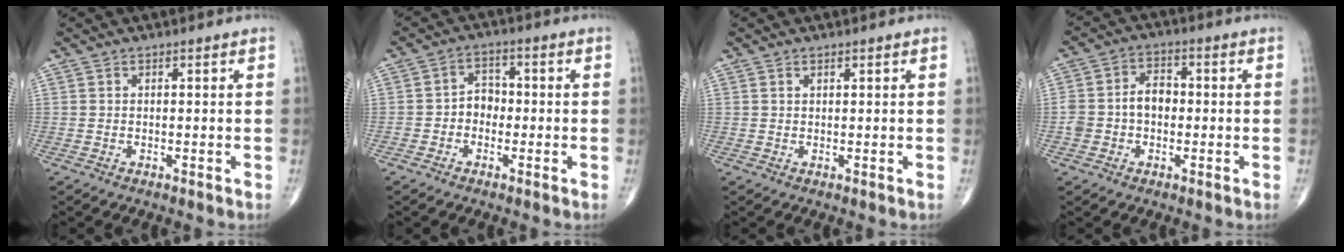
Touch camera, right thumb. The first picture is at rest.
{"total": 4.1, "force": [-1.0, 3.3, 2.1], "torque": [-0.010, 0.021, -0.027]}
{"total": 0.6, "force": [0.4, 0.3, 0.3], "torque": [-0.005, -0.002, 0.007]}
{"total": 6.4, "force": [-0.6, 4.7, 4.4], "torque": [-0.070, 0.028, -0.014]}